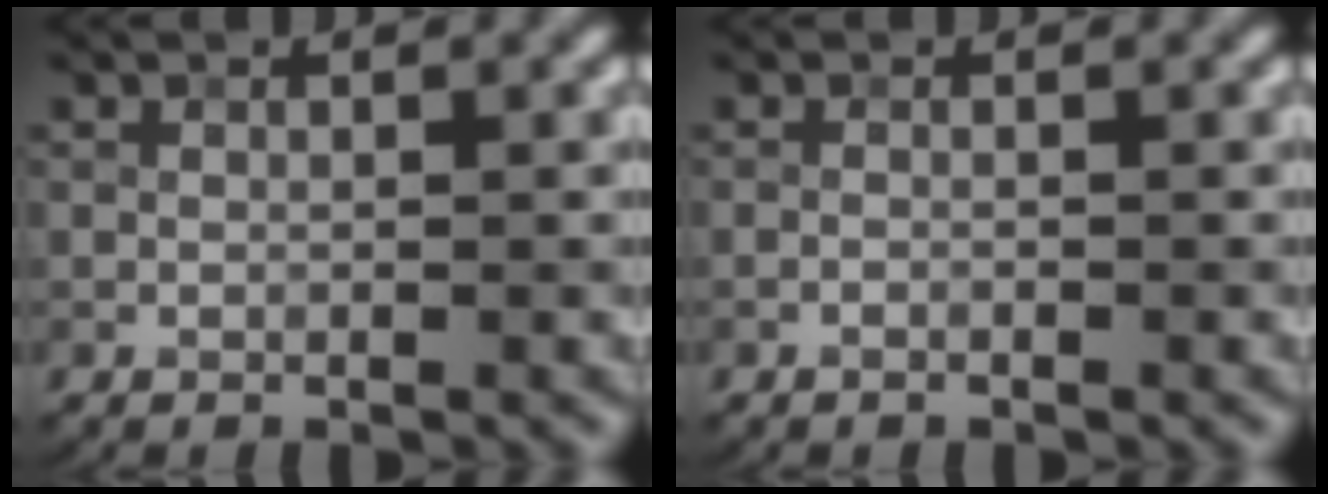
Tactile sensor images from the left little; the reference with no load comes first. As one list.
[{"total": 0.5, "force": [-0.5, -0.1, 0.0], "torque": [0.005, 0.000, -0.010]}]